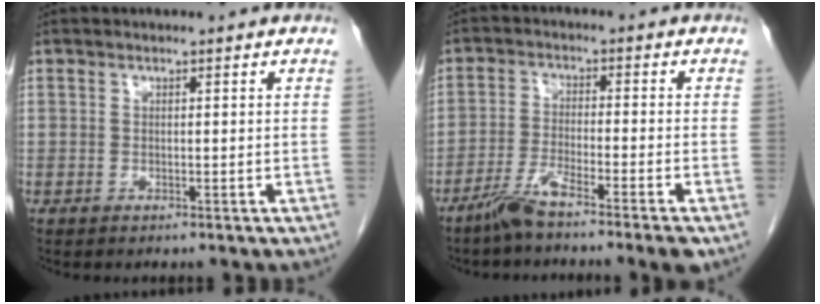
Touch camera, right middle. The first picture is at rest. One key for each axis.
{"total": 7.1, "fx": -5.2, "fy": -0.5, "fz": 4.9, "tx": -0.090, "ty": -0.017, "tz": -0.099}